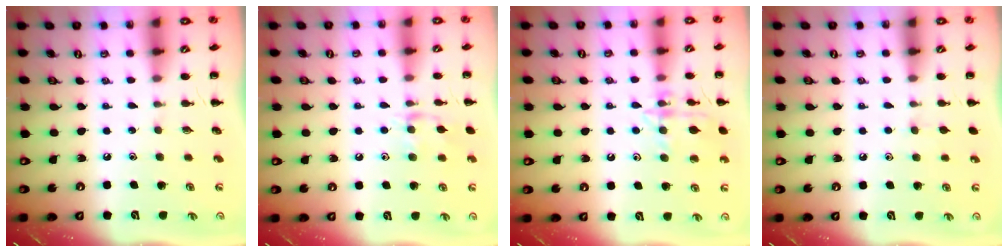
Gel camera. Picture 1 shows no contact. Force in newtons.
{"total": 8.8, "press": 8.8, "slide": 0.8}
{"total": 13.1, "press": 13.1, "slide": 0.6}
{"total": 2.8, "press": 2.5, "slide": 1.3}